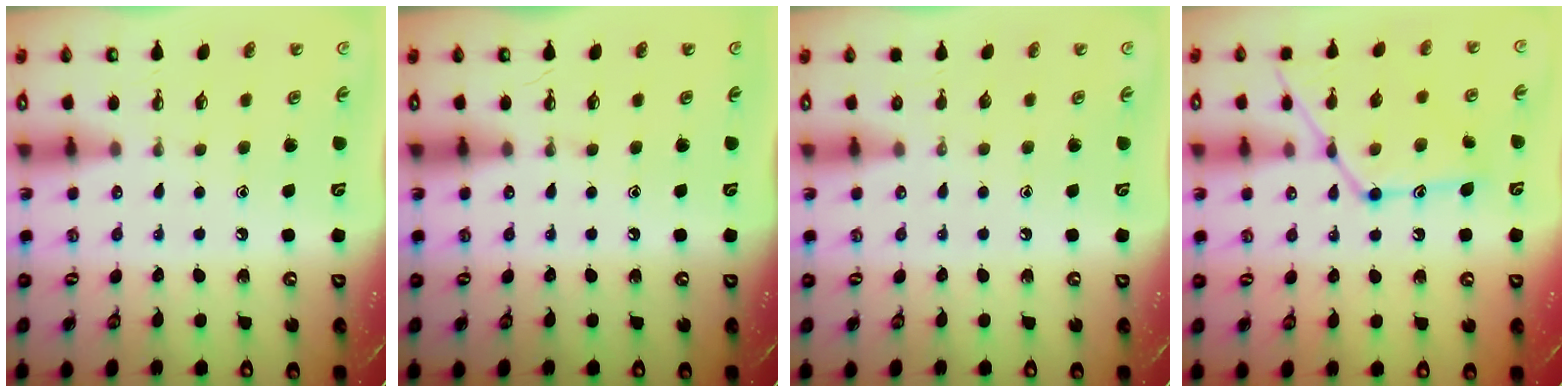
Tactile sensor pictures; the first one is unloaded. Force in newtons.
{"total": 0.0}
{"total": 0.0}
{"total": 16.4, "press": 16.3, "slide": 1.3}